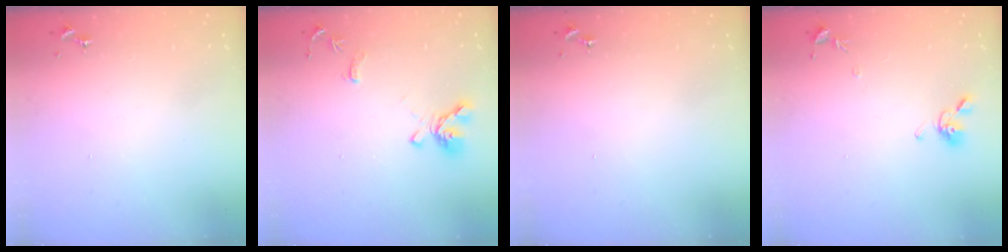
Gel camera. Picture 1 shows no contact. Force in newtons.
{"total": 12.7, "press": 12.6, "slide": 1.5}
{"total": 0.0}
{"total": 8.6, "press": 8.5, "slide": 1.1}